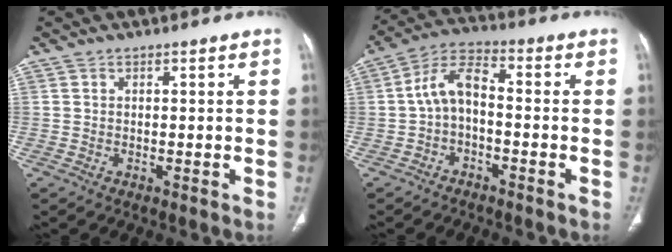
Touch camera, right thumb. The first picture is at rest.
{"total": 7.3, "force": [-1.3, 4.0, 6.0], "torque": [-0.112, 0.033, -0.037]}